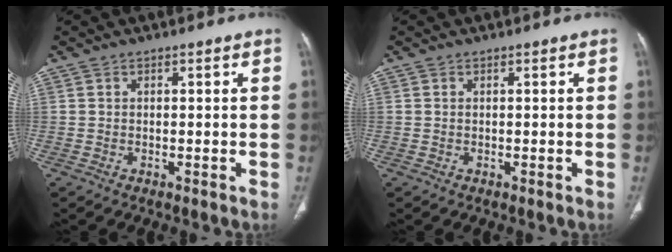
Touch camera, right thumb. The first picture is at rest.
{"total": 0.0}